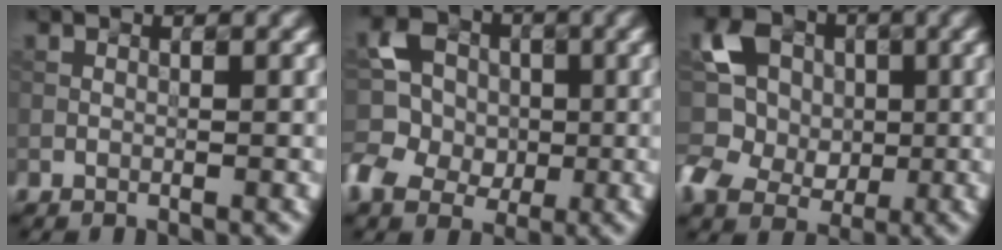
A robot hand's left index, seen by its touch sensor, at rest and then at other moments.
{"total": 4.9, "force": [-1.4, 4.3, 1.7], "torque": [-0.034, 0.012, -0.033]}
{"total": 5.1, "force": [0.3, 4.6, 2.2], "torque": [-0.042, 0.011, 0.000]}